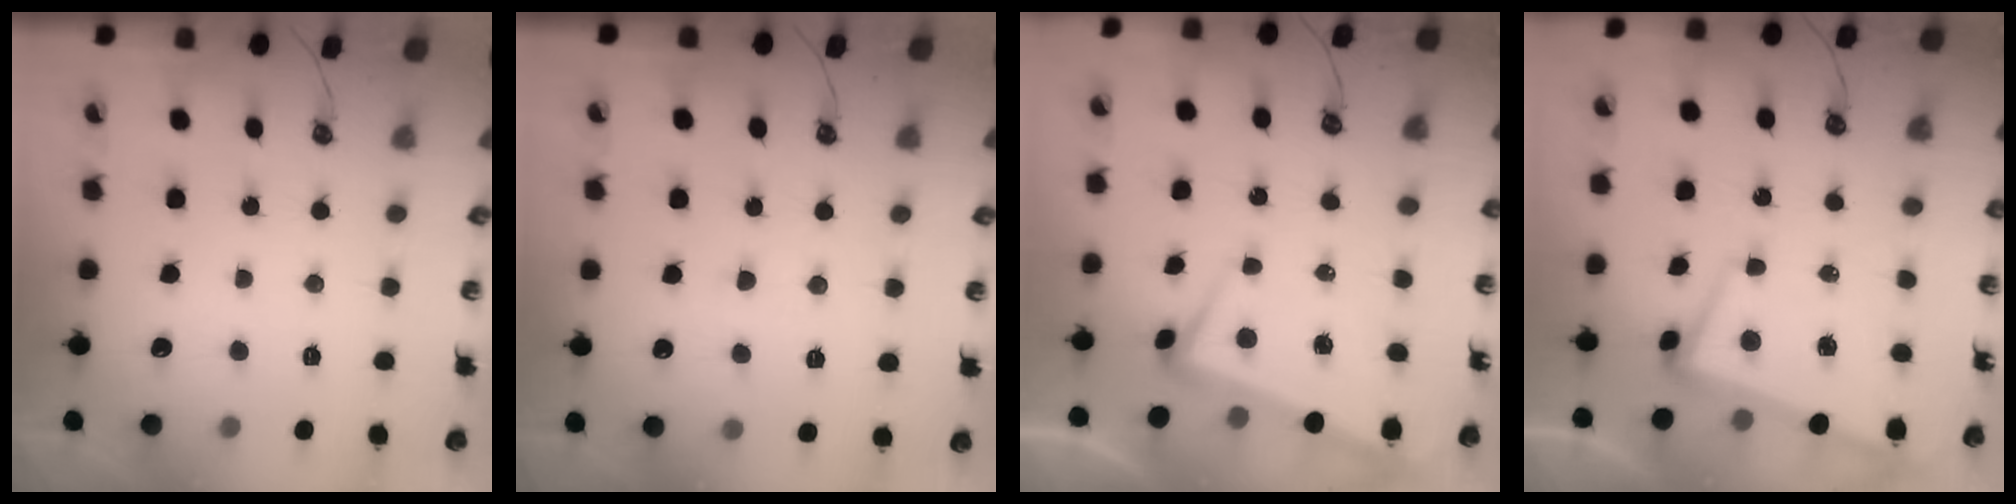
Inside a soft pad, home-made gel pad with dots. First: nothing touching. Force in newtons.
{"total": 2.4, "press": 2.4, "slide": 0.5}
{"total": 3.0, "press": 2.8, "slide": 0.9}
{"total": 1.6, "press": 0.1, "slide": 1.5}